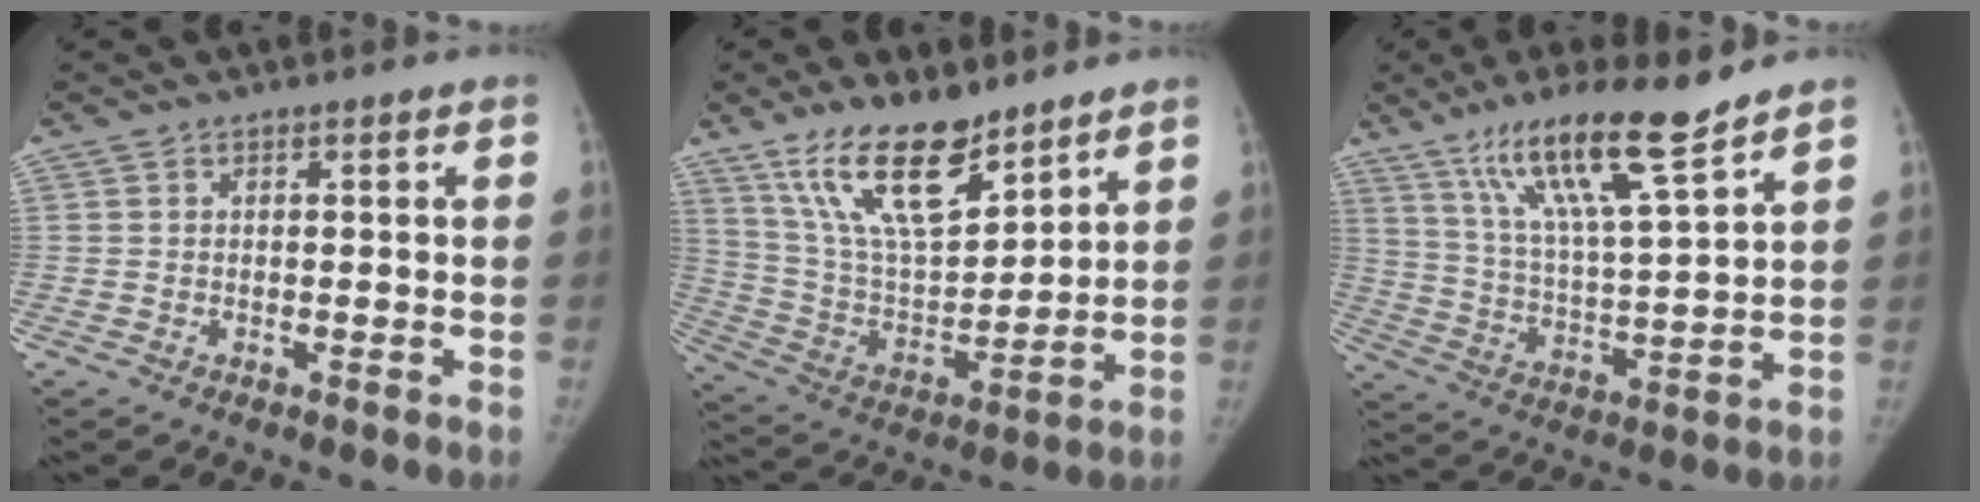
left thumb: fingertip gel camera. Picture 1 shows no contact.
{"total": 18.4, "force": [12.6, 7.1, 11.3], "torque": [-0.161, -0.069, 0.241]}
{"total": 16.2, "force": [11.5, 1.8, 11.4], "torque": [-0.187, -0.058, 0.208]}